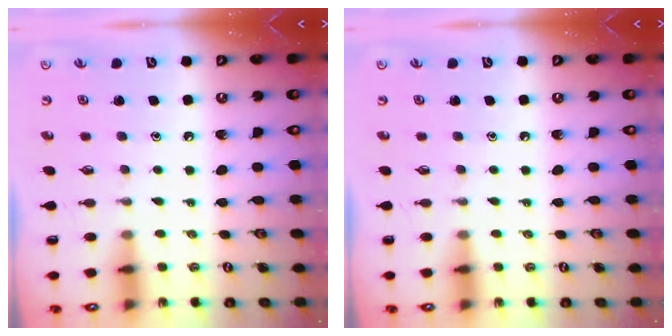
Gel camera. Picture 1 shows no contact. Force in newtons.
{"total": 0.0}